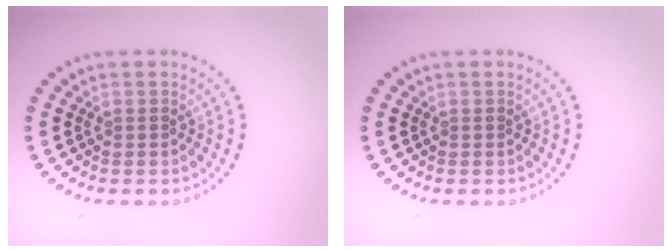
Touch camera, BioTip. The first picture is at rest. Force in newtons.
{"total": 0.0}